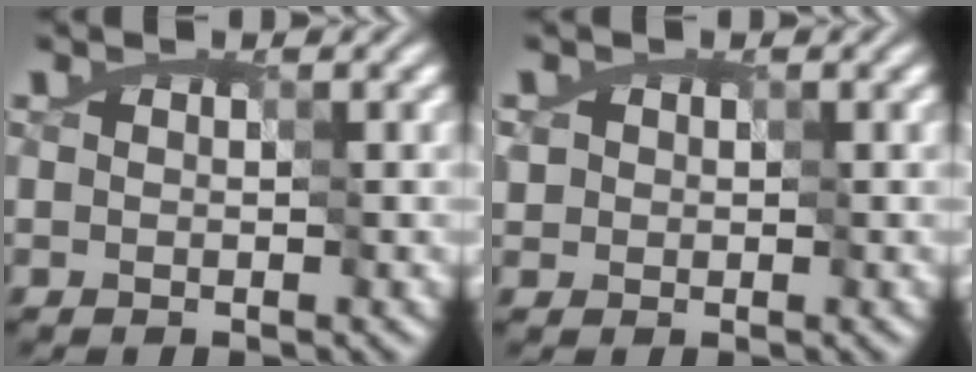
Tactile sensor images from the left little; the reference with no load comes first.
{"total": 1.3, "force": [0.4, 1.2, 0.1], "torque": [-0.019, -0.003, 0.019]}